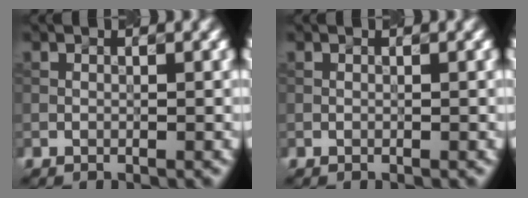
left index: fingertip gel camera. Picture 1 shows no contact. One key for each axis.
{"total": 0.0}